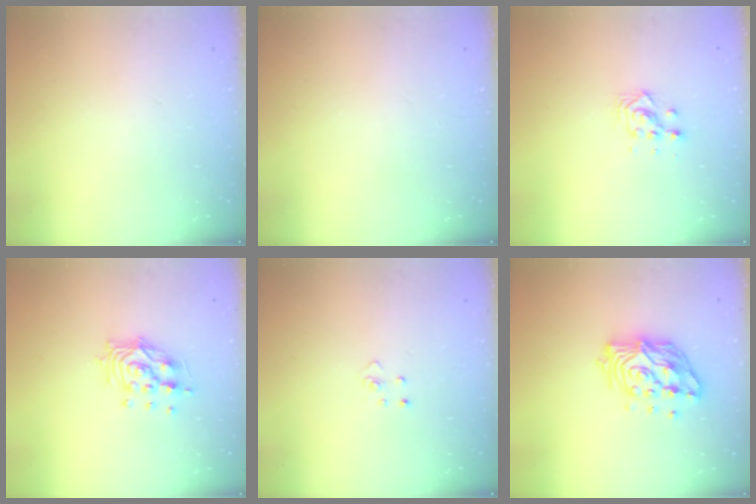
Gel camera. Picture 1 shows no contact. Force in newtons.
{"total": 0.0}
{"total": 4.5, "press": 4.5, "slide": 0.2}
{"total": 10.8, "press": 10.7, "slide": 1.1}
{"total": 3.2, "press": 3.2, "slide": 0.2}
{"total": 15.1, "press": 15.0, "slide": 1.4}